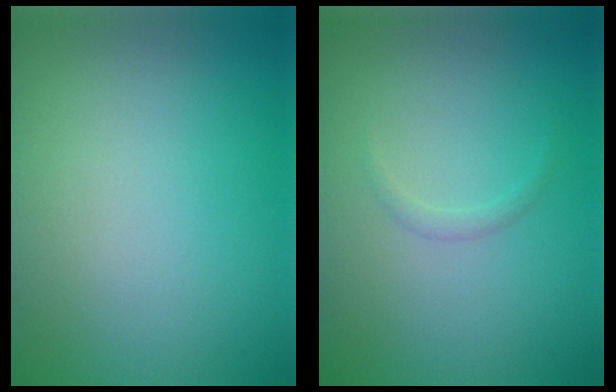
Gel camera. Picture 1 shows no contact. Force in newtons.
{"total": 0.6, "press": 0.6, "slide": 0.1}